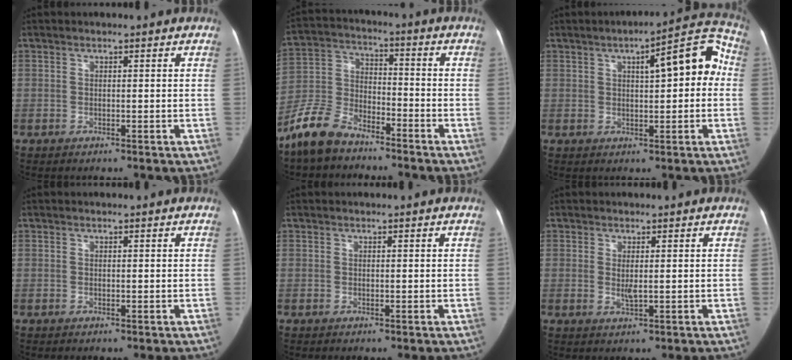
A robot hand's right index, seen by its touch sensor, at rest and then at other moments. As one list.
[{"total": 10.7, "force": [-8.4, 5.1, 4.2], "torque": [-0.108, 0.007, -0.167]}, {"total": 11.3, "force": [2.0, 3.3, 10.6], "torque": [-0.130, 0.045, 0.023]}, {"total": 0.0}, {"total": 0.0}, {"total": 2.0, "force": [0.0, 0.6, 1.8], "torque": [-0.036, -0.004, 0.003]}]